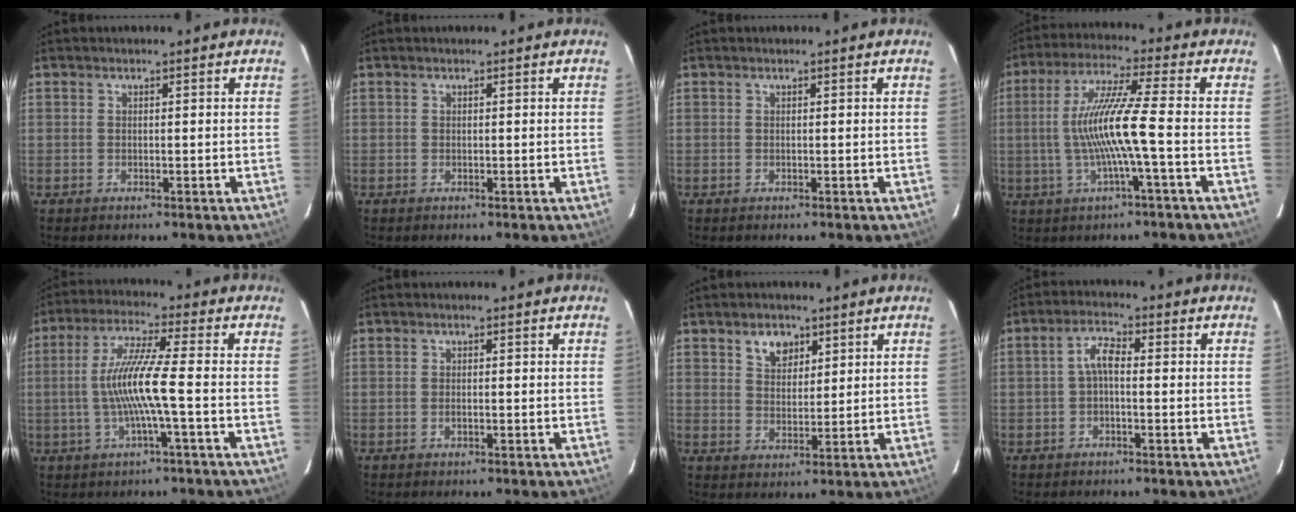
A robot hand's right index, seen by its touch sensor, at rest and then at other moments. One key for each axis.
{"total": 0.0}
{"total": 0.0}
{"total": 11.2, "fx": -1.9, "fy": -1.0, "fz": 11.0, "tx": -0.210, "ty": 0.001, "tz": -0.031}
{"total": 9.7, "fx": -1.9, "fy": -0.8, "fz": 9.4, "tx": -0.186, "ty": 0.001, "tz": -0.033}
{"total": 0.7, "fx": -0.3, "fy": 0.2, "fz": 0.6, "tx": -0.011, "ty": 0.000, "tz": -0.006}
{"total": 5.0, "fx": 3.0, "fy": 3.3, "fz": 2.3, "tx": -0.029, "ty": 0.006, "tz": 0.055}
{"total": 3.4, "fx": -0.7, "fy": 1.4, "fz": 3.1, "tx": -0.065, "ty": 0.015, "tz": -0.014}